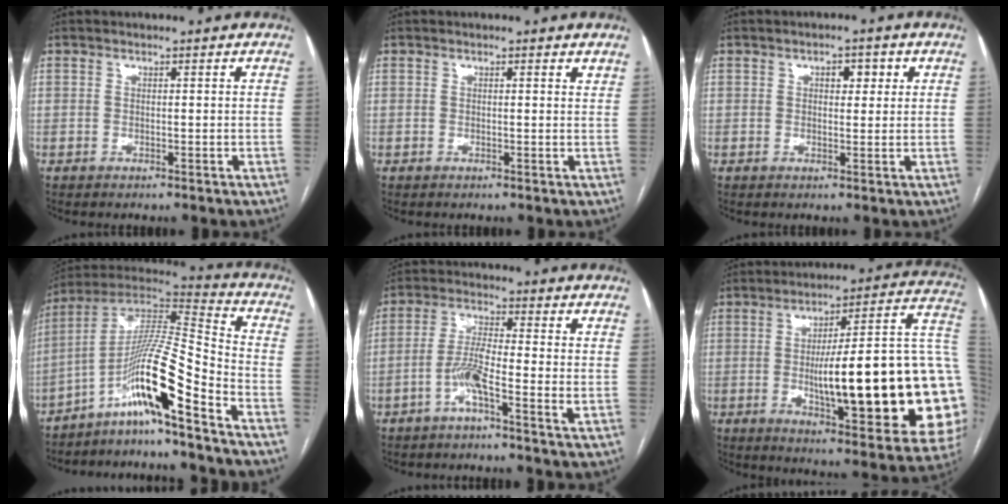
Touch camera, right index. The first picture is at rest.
{"total": 1.1, "force": [0.9, 0.3, 0.6], "torque": [-0.008, 0.000, 0.005]}
{"total": 3.1, "force": [1.1, 1.6, 2.3], "torque": [-0.032, 0.011, 0.016]}
{"total": 14.2, "force": [-8.6, -0.9, 11.3], "torque": [-0.218, 0.012, -0.153]}
{"total": 5.9, "force": [-2.3, -0.1, 5.5], "torque": [-0.113, 0.007, -0.047]}
{"total": 30.8, "force": [-2.8, 4.9, 30.3], "torque": [-0.328, 0.014, -0.041]}